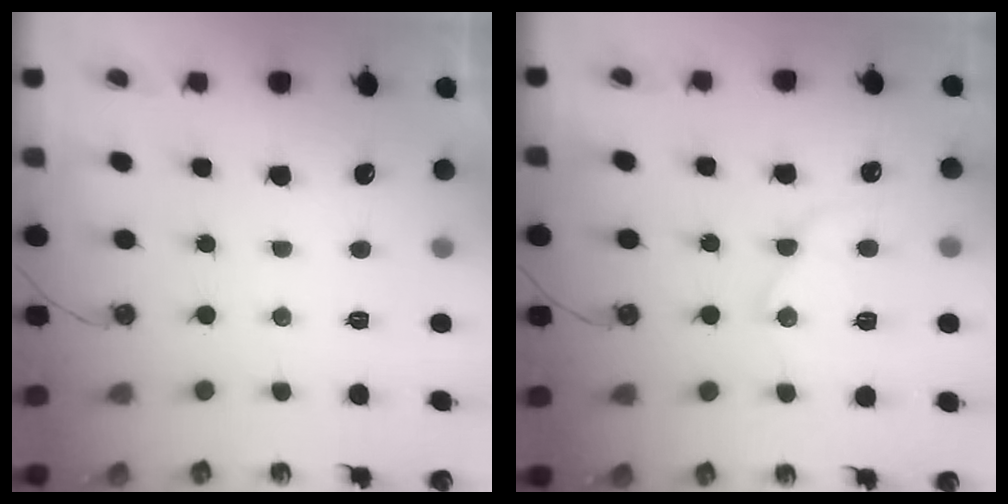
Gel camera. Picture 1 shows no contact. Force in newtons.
{"total": 12.7, "press": 12.7, "slide": 1.1}